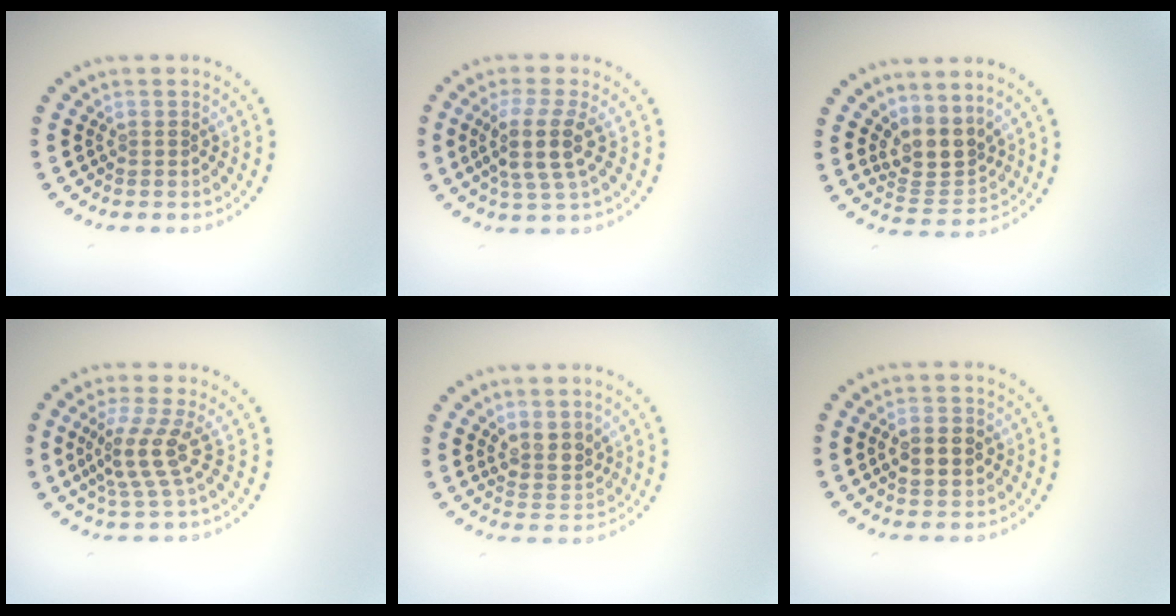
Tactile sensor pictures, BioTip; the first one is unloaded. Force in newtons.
{"total": 3.7, "press": 3.0, "slide": 2.3}
{"total": 3.6, "press": 2.7, "slide": 2.4}
{"total": 3.5, "press": 2.6, "slide": 2.3}
{"total": 2.4, "press": 2.2, "slide": 1.1}
{"total": 3.4, "press": 3.4, "slide": 0.1}